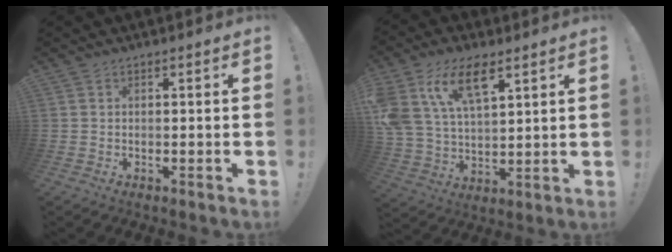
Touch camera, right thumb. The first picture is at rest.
{"total": 15.2, "force": [8.1, 7.9, 10.1], "torque": [-0.206, -0.027, 0.149]}